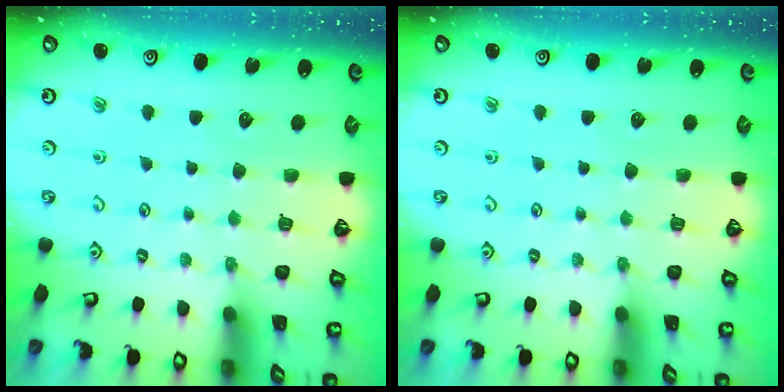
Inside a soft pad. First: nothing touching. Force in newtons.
{"total": 0.0}